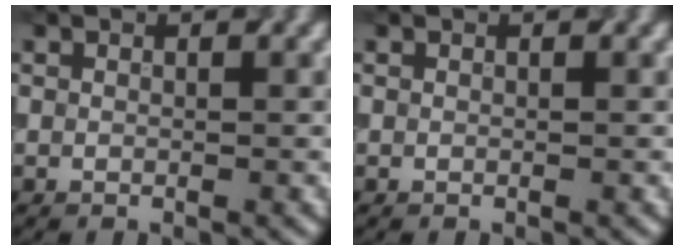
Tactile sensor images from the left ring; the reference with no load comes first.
{"total": 0.0}